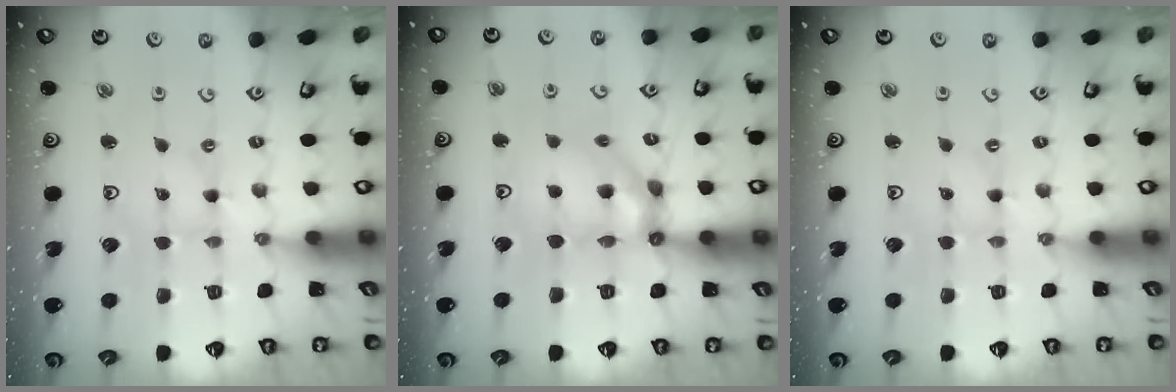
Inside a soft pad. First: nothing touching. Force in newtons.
{"total": 12.2, "press": 12.1, "slide": 1.4}
{"total": 0.0}